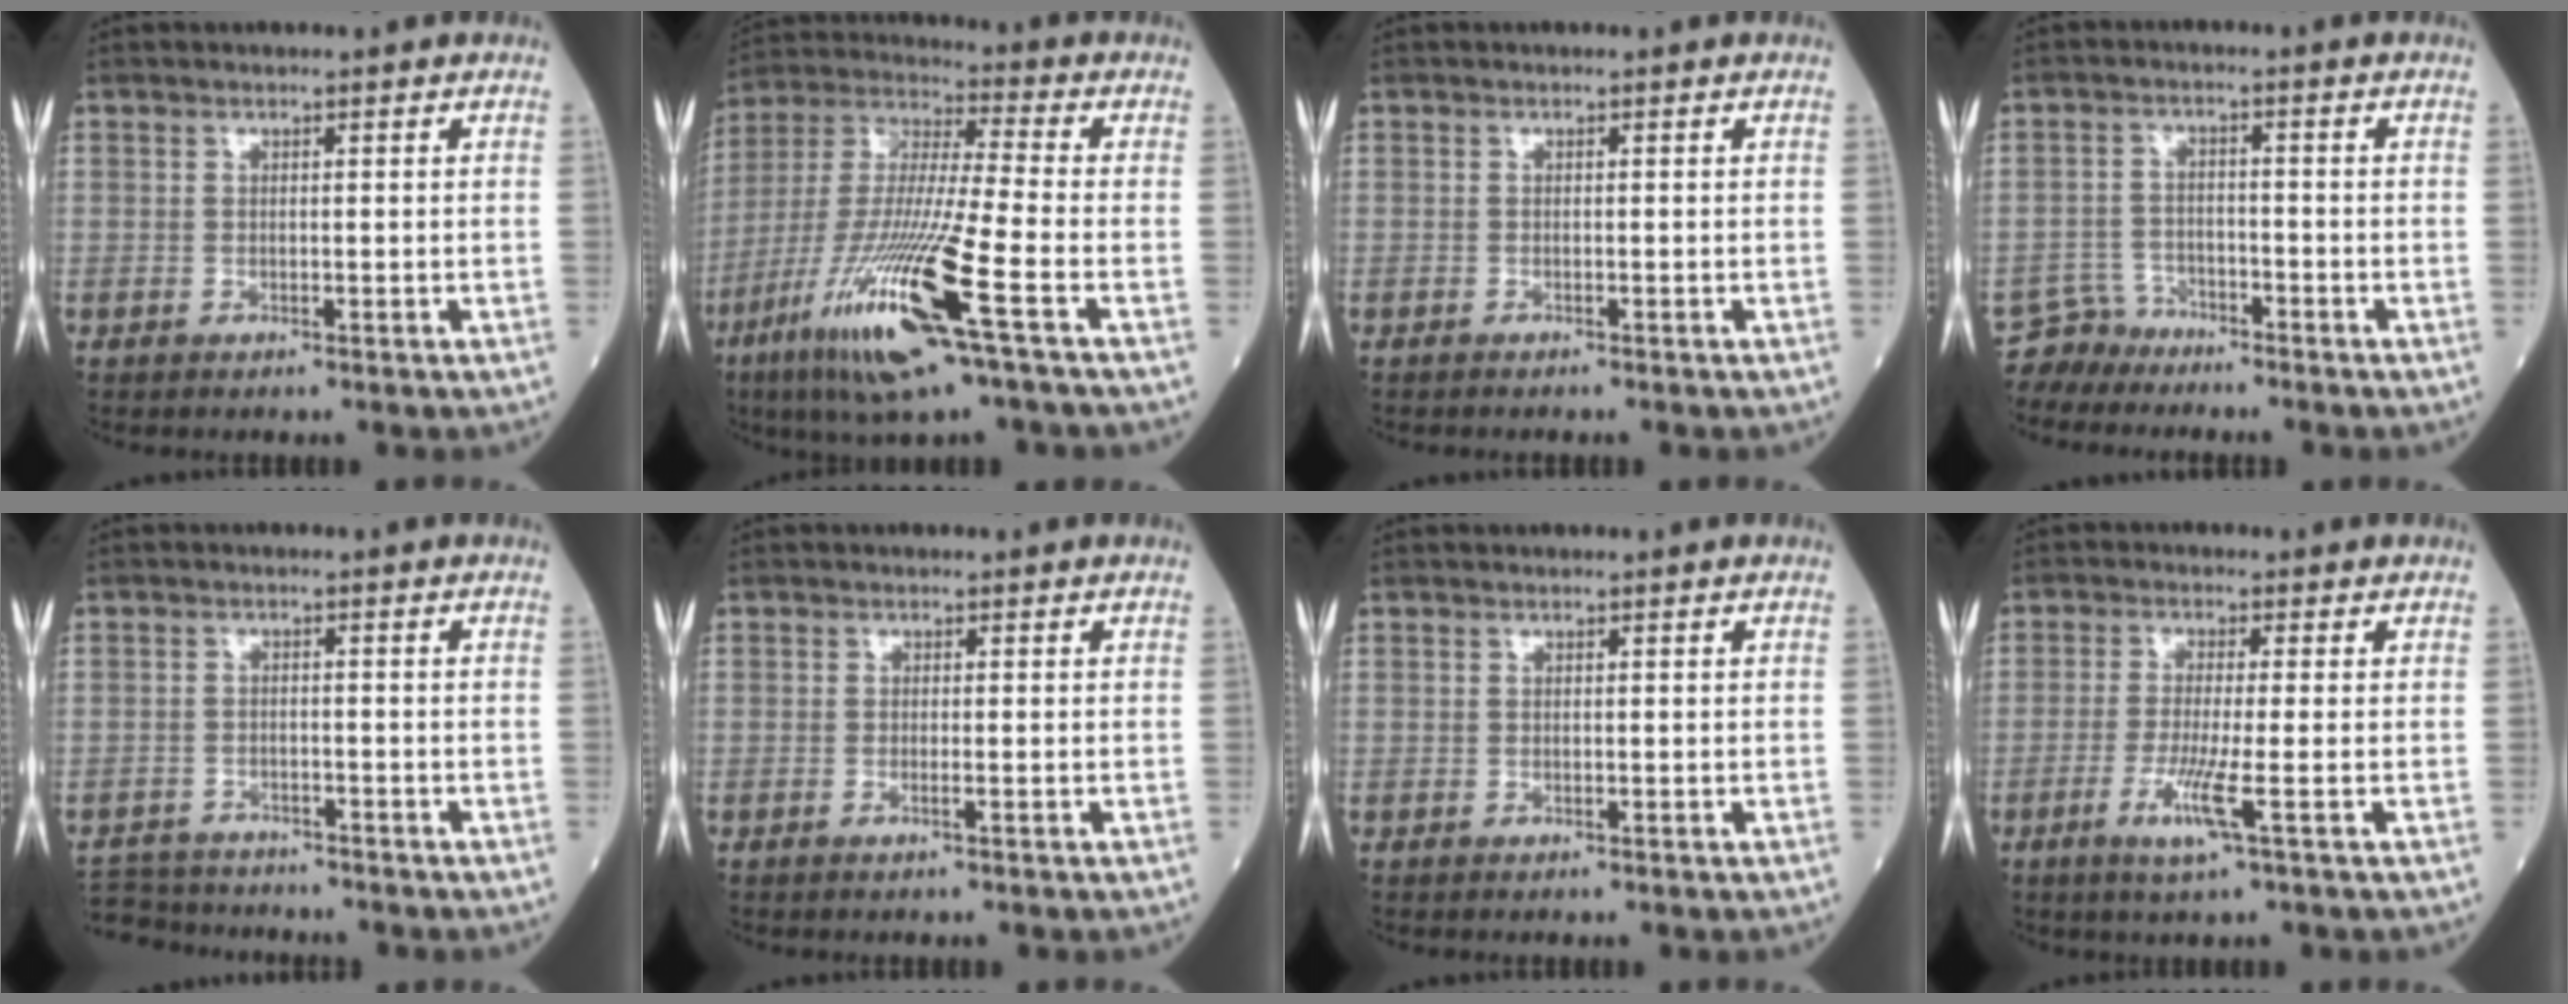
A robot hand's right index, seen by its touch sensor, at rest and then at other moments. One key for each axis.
{"total": 19.1, "fx": -8.6, "fy": 0.7, "fz": 17.0, "tx": -0.377, "ty": -0.041, "tz": -0.166}
{"total": 1.1, "fx": -1.0, "fy": 0.1, "fz": 0.5, "tx": -0.006, "ty": -0.001, "tz": -0.013}
{"total": 3.7, "fx": -3.4, "fy": 1.1, "fz": -1.1, "tx": 0.019, "ty": -0.002, "tz": -0.065}
{"total": 7.3, "fx": -7.0, "fy": 2.1, "fz": 0.7, "tx": -0.013, "ty": -0.001, "tz": -0.115}
{"total": 0.7, "fx": -0.4, "fy": -0.1, "fz": 0.6, "tx": -0.013, "ty": 0.000, "tz": -0.006}
{"total": 0.0}
{"total": 5.3, "fx": -2.1, "fy": -0.5, "fz": 4.9, "tx": -0.102, "ty": -0.015, "tz": -0.042}